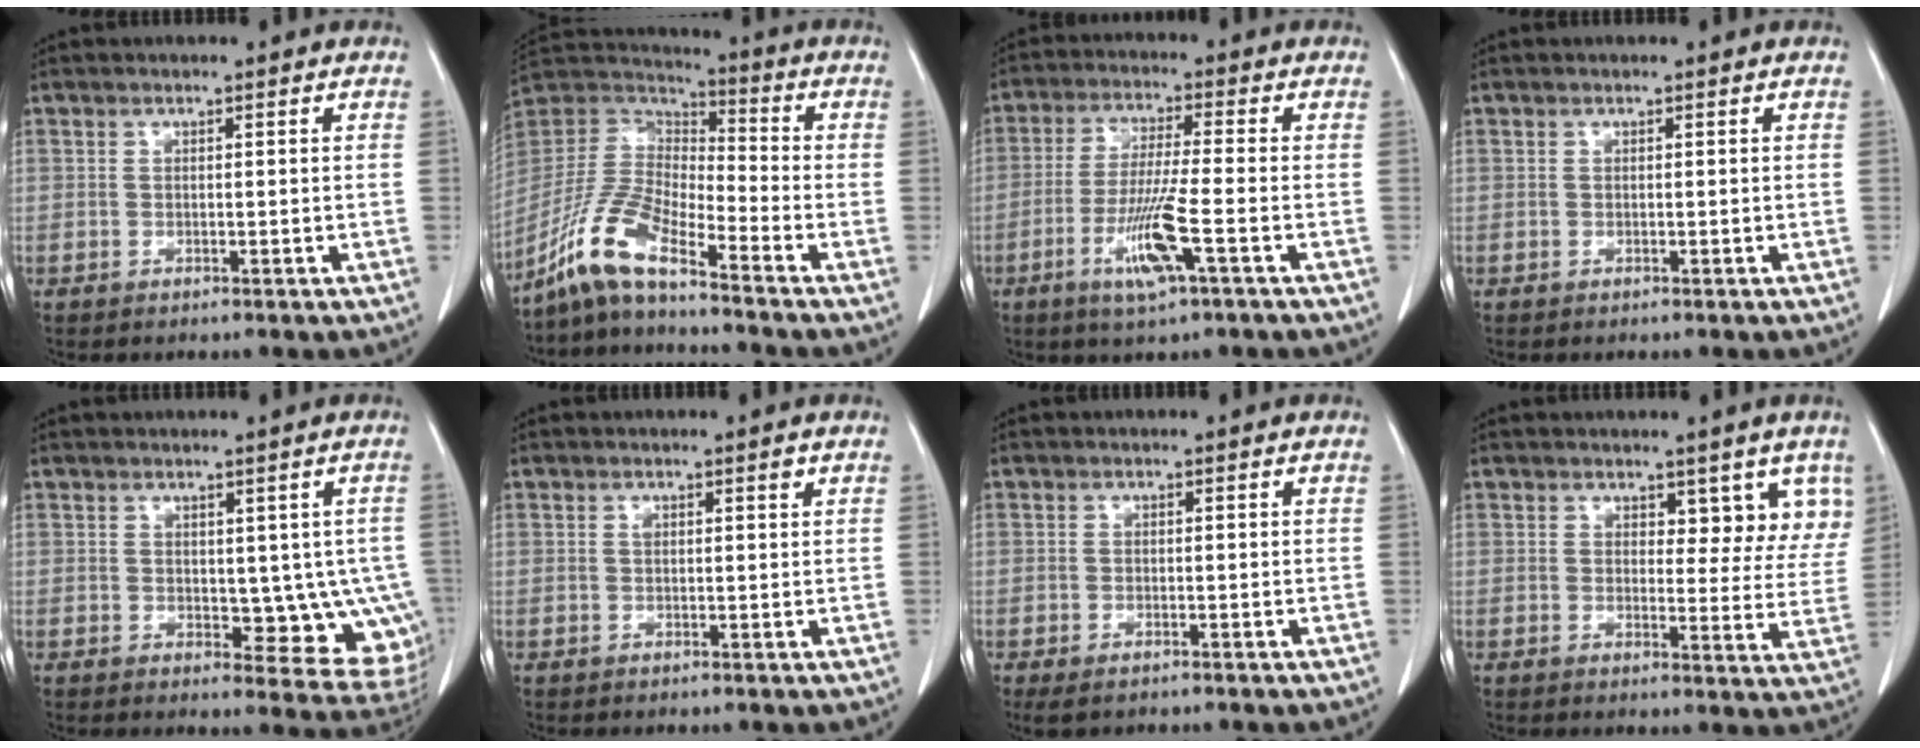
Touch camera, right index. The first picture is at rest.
{"total": 11.0, "force": [-8.3, 1.6, 7.1], "torque": [-0.167, 0.002, -0.164]}
{"total": 8.9, "force": [-3.6, -0.1, 8.2], "torque": [-0.162, -0.014, -0.067]}
{"total": 0.0}
{"total": 9.1, "force": [0.0, 4.9, 7.7], "torque": [-0.065, -0.002, 0.013]}
{"total": 1.3, "force": [0.7, 0.4, 1.0], "torque": [-0.016, 0.009, 0.014]}
{"total": 2.5, "force": [-1.7, 1.0, 1.5], "torque": [-0.032, -0.007, -0.018]}
{"total": 6.8, "force": [4.7, 3.3, 3.7], "torque": [-0.019, -0.011, 0.050]}